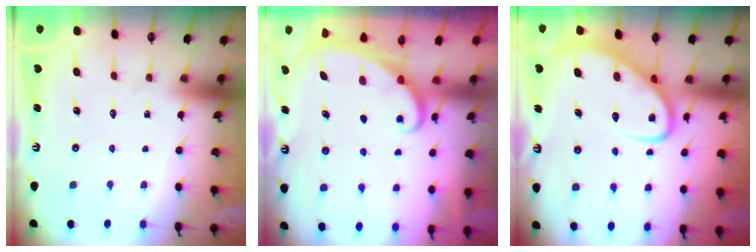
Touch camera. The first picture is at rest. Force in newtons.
{"total": 2.4, "press": 2.4, "slide": 0.3}
{"total": 8.5, "press": 8.4, "slide": 1.0}